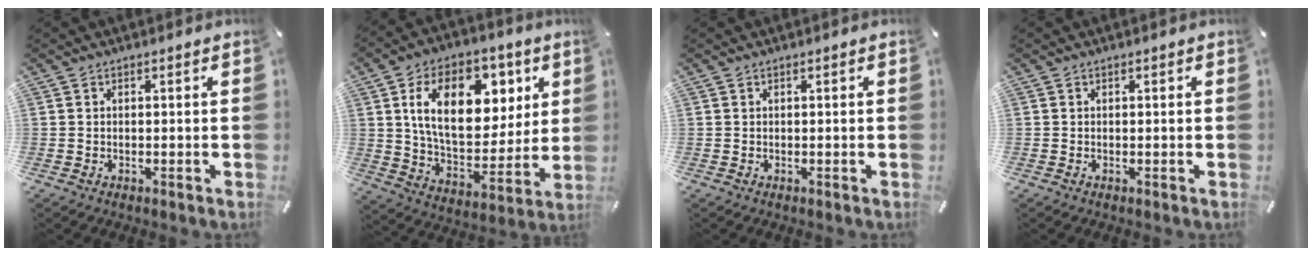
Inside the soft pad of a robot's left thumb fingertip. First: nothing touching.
{"total": 20.2, "force": [7.5, 12.9, 13.7], "torque": [-0.214, -0.010, 0.130]}
{"total": 0.0}
{"total": 0.0}